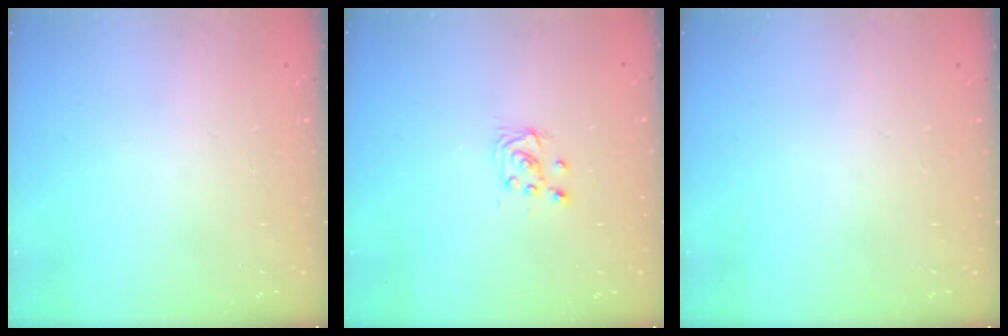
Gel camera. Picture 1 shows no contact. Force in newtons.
{"total": 4.6, "press": 4.6, "slide": 0.5}
{"total": 0.0}